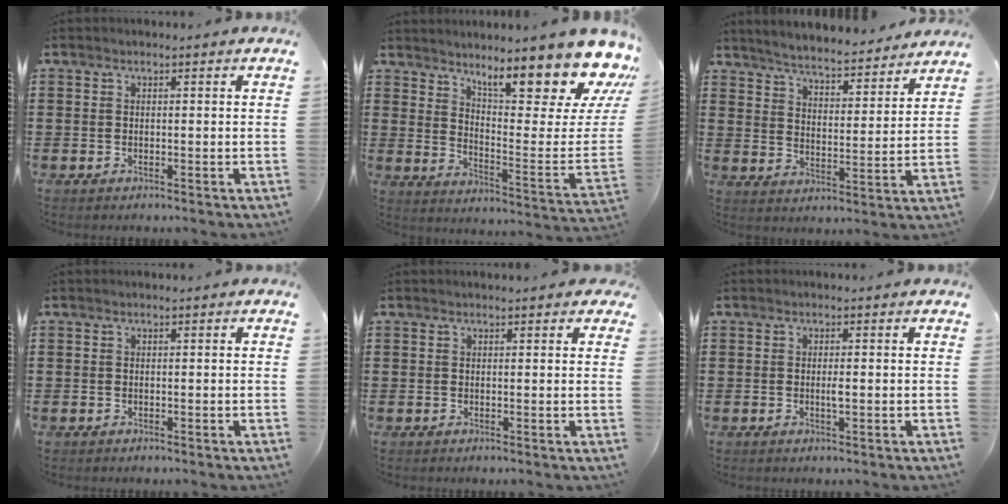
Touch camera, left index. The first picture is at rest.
{"total": 15.0, "force": [11.0, 3.0, 9.8], "torque": [-0.146, -0.097, 0.178]}
{"total": 4.8, "force": [4.8, -0.2, 0.7], "torque": [-0.039, -0.038, 0.078]}
{"total": 0.0}
{"total": 0.8, "force": [0.6, 0.2, 0.5], "torque": [-0.011, 0.003, 0.012]}
{"total": 1.3, "force": [-0.1, 0.2, 1.2], "torque": [-0.025, -0.002, -0.002]}